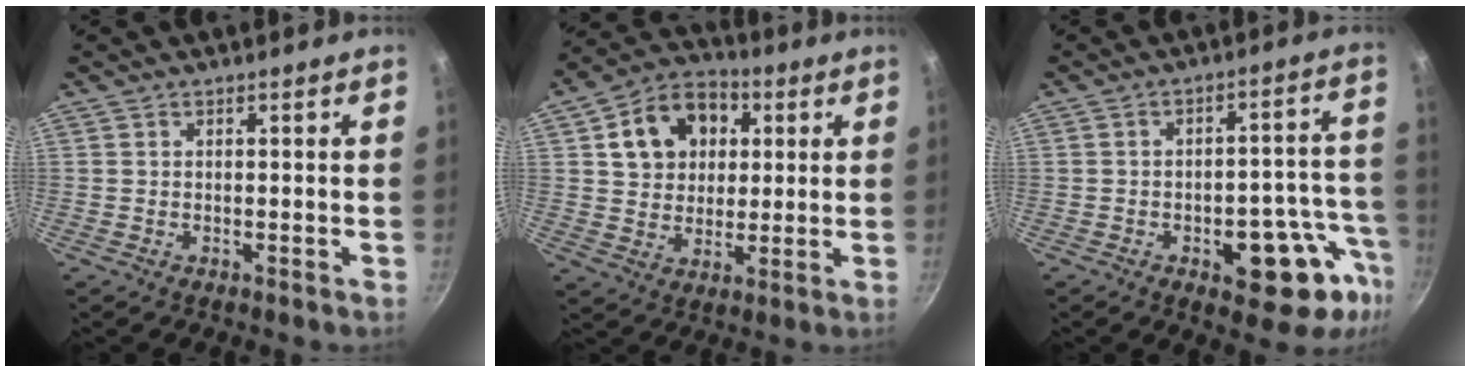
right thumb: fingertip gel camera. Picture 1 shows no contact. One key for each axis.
{"total": 13.8, "fx": 3.9, "fy": 10.9, "fz": 7.4, "tx": -0.098, "ty": 0.015, "tz": 0.059}
{"total": 15.4, "fx": -6.5, "fy": 7.2, "fz": 12.0, "tx": -0.091, "ty": 0.042, "tz": -0.082}